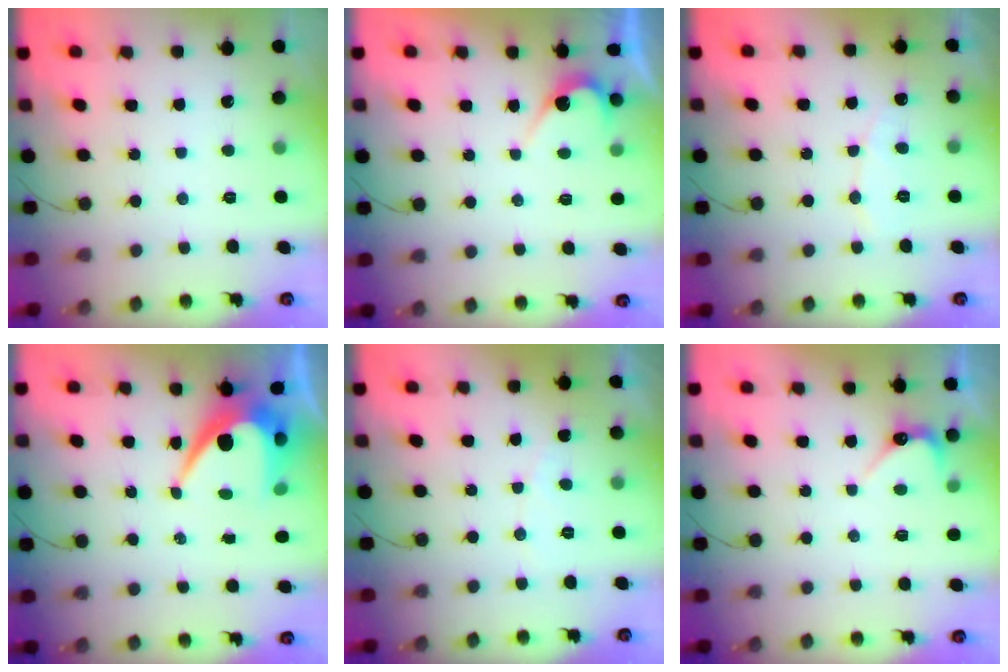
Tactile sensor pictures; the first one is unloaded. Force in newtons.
{"total": 5.6, "press": 5.6, "slide": 0.4}
{"total": 4.9, "press": 4.9, "slide": 0.4}
{"total": 9.3, "press": 9.3, "slide": 0.8}
{"total": 2.8, "press": 2.8, "slide": 0.1}
{"total": 3.1, "press": 3.1, "slide": 0.2}